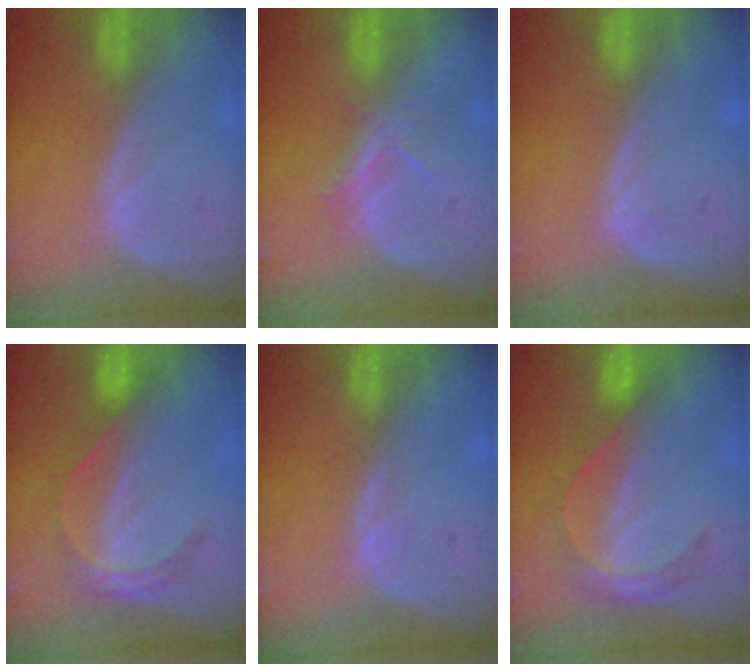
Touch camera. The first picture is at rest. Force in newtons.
{"total": 2.6, "press": 2.5, "slide": 0.9}
{"total": 0.5, "press": 0.2, "slide": 0.5}
{"total": 4.4, "press": 4.2, "slide": 1.2}
{"total": 0.8, "press": 0.6, "slide": 0.5}
{"total": 5.5, "press": 4.8, "slide": 2.8}